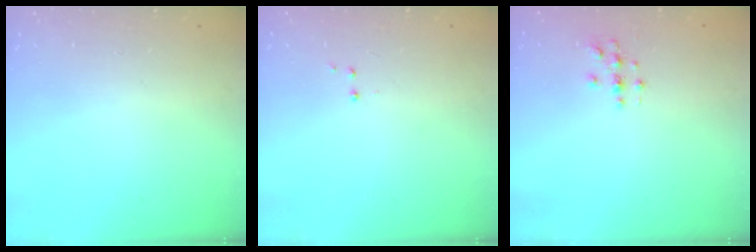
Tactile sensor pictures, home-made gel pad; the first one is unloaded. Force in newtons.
{"total": 2.9, "press": 2.8, "slide": 0.7}
{"total": 3.0, "press": 3.0, "slide": 0.3}